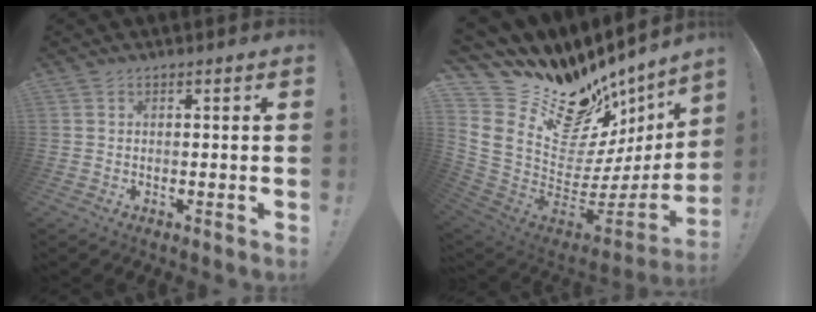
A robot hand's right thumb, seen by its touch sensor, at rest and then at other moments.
{"total": 19.3, "force": [12.3, 11.3, 9.5], "torque": [-0.129, -0.120, 0.266]}